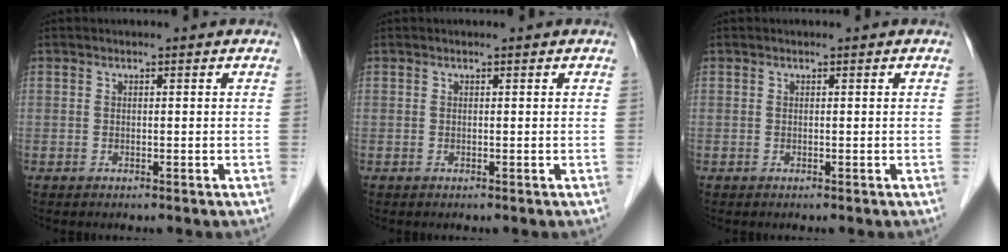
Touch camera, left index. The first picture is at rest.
{"total": 0.0}
{"total": 0.0}